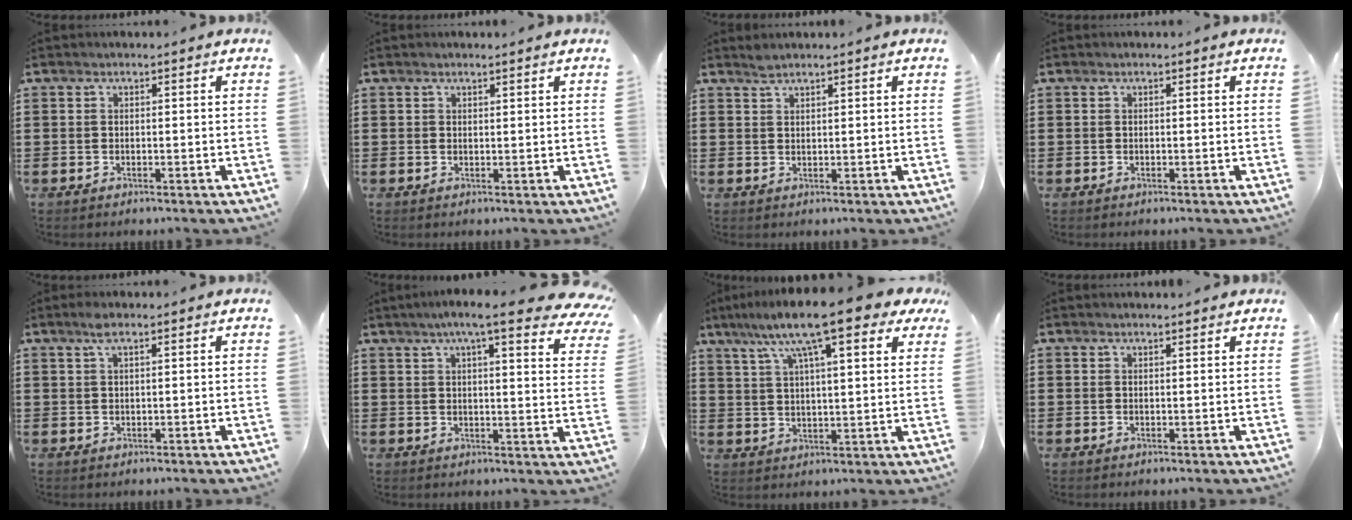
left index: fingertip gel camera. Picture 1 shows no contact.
{"total": 0.8, "force": [0.8, 0.1, 0.2], "torque": [-0.005, 0.000, 0.016]}
{"total": 1.4, "force": [1.3, 0.2, 0.5], "torque": [-0.013, 0.000, 0.026]}
{"total": 0.0}
{"total": 1.9, "force": [1.1, 0.4, 1.6], "torque": [-0.034, 0.003, 0.019]}
{"total": 8.3, "force": [6.6, 0.3, 5.1], "torque": [-0.094, -0.020, 0.110]}
{"total": 13.3, "force": [9.0, 2.5, 9.5], "torque": [-0.186, -0.014, 0.149]}
{"total": 0.9, "force": [0.9, 0.0, 0.3], "torque": [-0.007, -0.001, 0.018]}